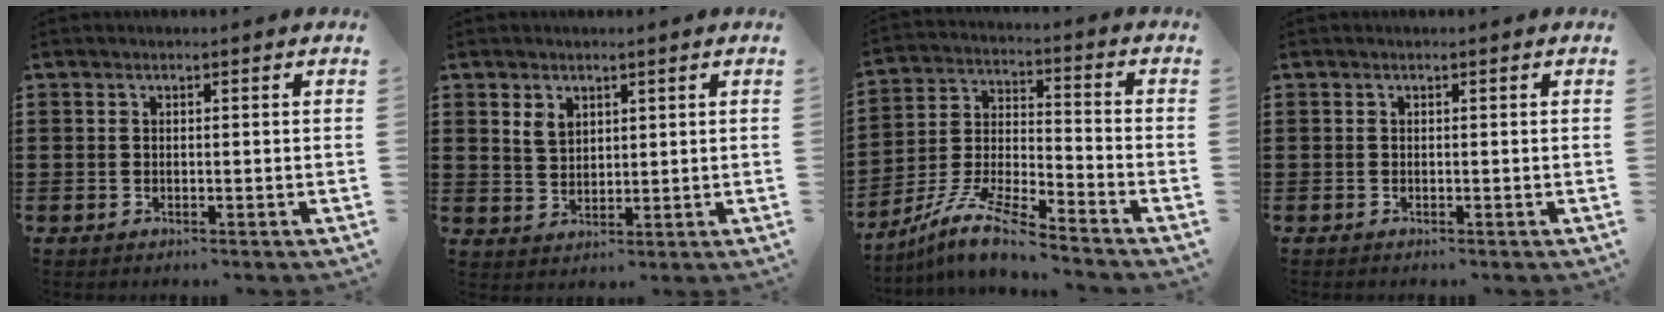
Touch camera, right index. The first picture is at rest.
{"total": 3.0, "force": [1.8, 2.1, 1.3], "torque": [-0.033, 0.008, 0.033]}
{"total": 9.6, "force": [-8.5, 0.7, 4.4], "torque": [-0.101, 0.004, -0.173]}
{"total": 0.0}